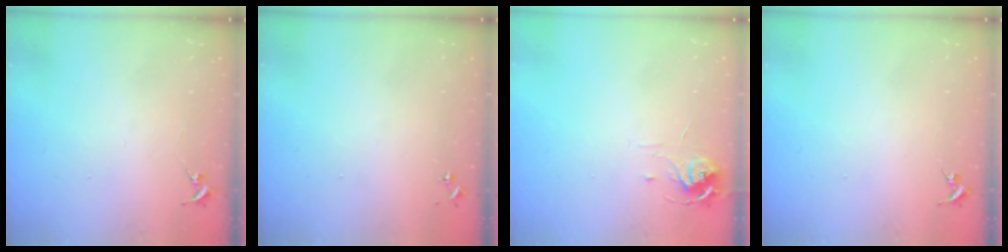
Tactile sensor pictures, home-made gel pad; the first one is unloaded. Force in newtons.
{"total": 0.0}
{"total": 5.9, "press": 5.9, "slide": 0.5}
{"total": 0.0}